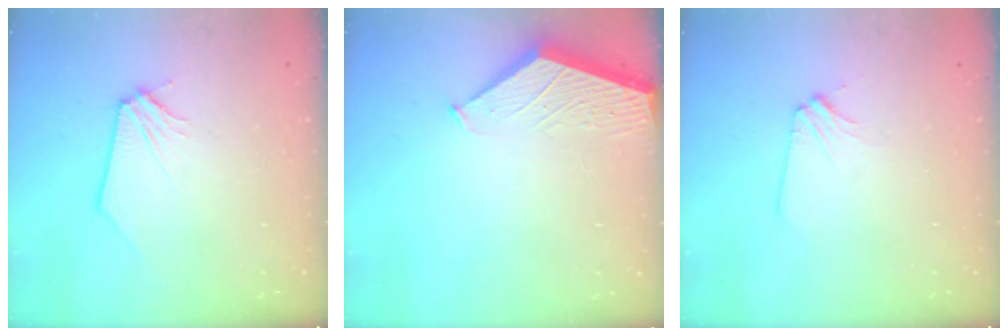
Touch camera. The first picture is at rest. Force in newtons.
{"total": 1.8, "press": 1.8, "slide": 0.2}
{"total": 2.3, "press": 2.3, "slide": 0.3}